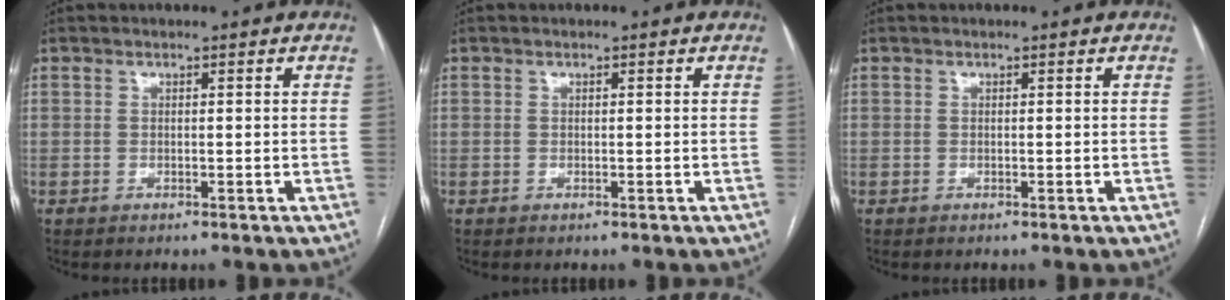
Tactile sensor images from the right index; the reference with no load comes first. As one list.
[{"total": 0.0}, {"total": 0.0}]